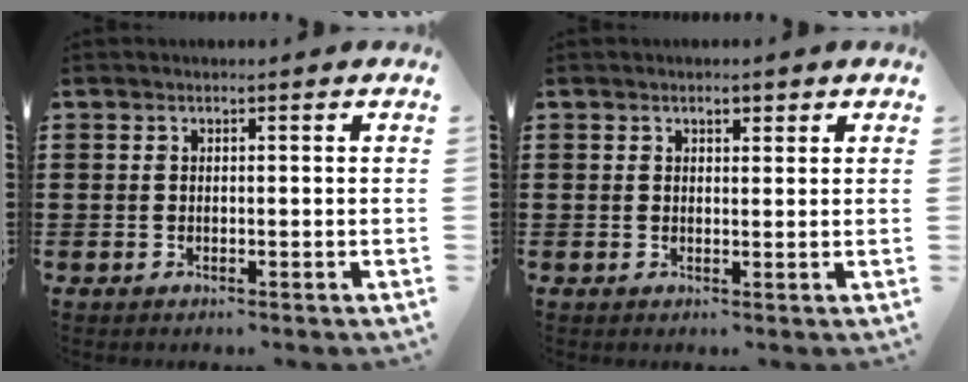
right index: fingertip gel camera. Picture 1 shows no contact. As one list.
[{"total": 1.3, "force": [0.8, 0.6, 0.8], "torque": [-0.009, 0.000, 0.012]}]